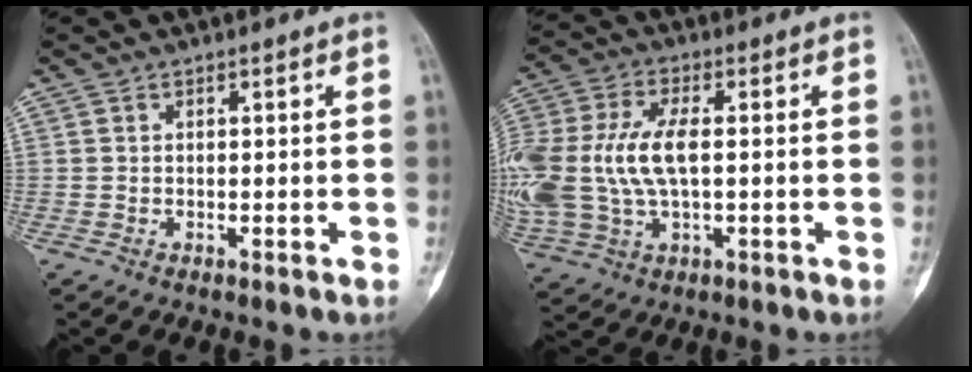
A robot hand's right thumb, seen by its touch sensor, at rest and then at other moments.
{"total": 19.4, "force": [0.0, 10.5, 16.3], "torque": [-0.399, 0.010, 0.004]}